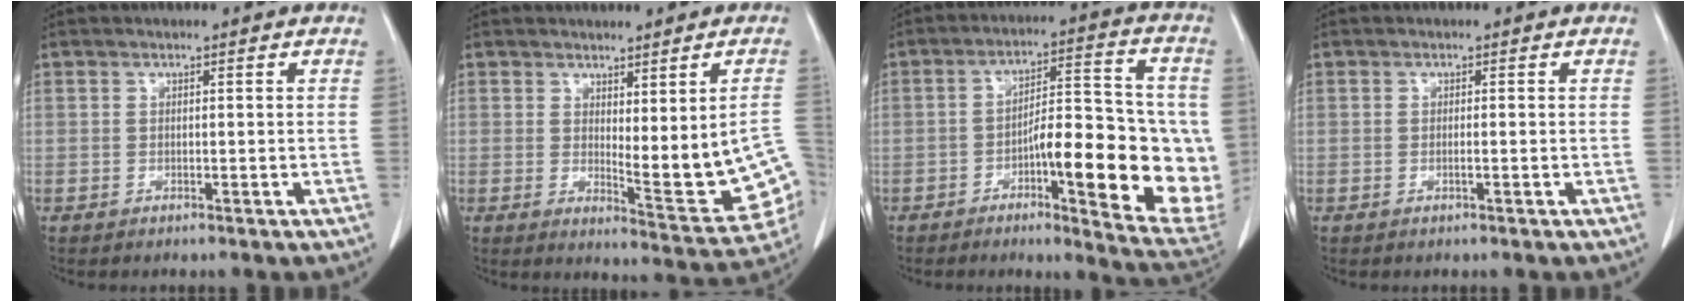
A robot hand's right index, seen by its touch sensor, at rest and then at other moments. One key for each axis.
{"total": 11.3, "fx": -0.5, "fy": 2.6, "fz": 10.9, "tx": -0.124, "ty": -0.015, "tz": 0.001}
{"total": 18.3, "fx": -3.6, "fy": 4.1, "fz": 17.5, "tx": -0.194, "ty": 0.017, "tz": -0.041}
{"total": 0.8, "fx": -0.3, "fy": -0.1, "fz": 0.7, "tx": -0.016, "ty": 0.000, "tz": -0.004}